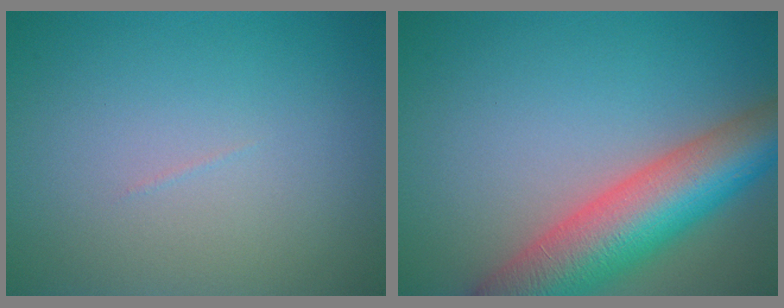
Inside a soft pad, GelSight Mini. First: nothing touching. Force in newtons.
{"total": 10.3, "press": 10.3, "slide": 0.4}